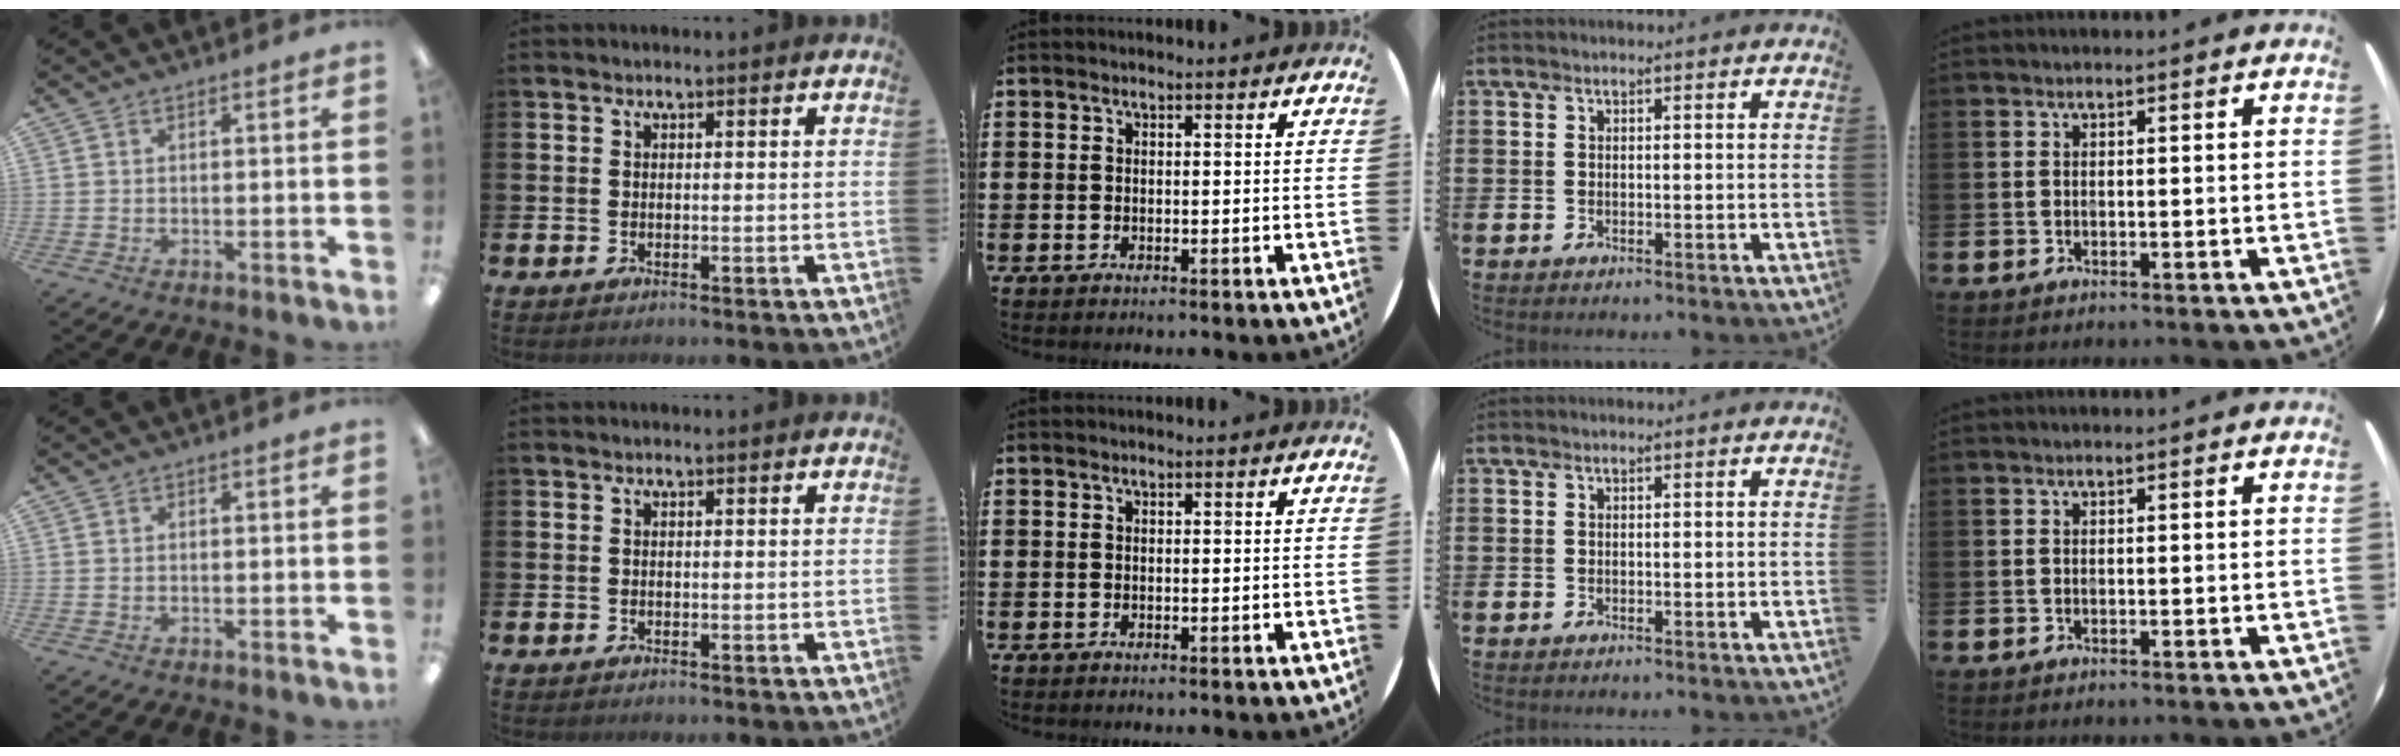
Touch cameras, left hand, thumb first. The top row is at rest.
{}